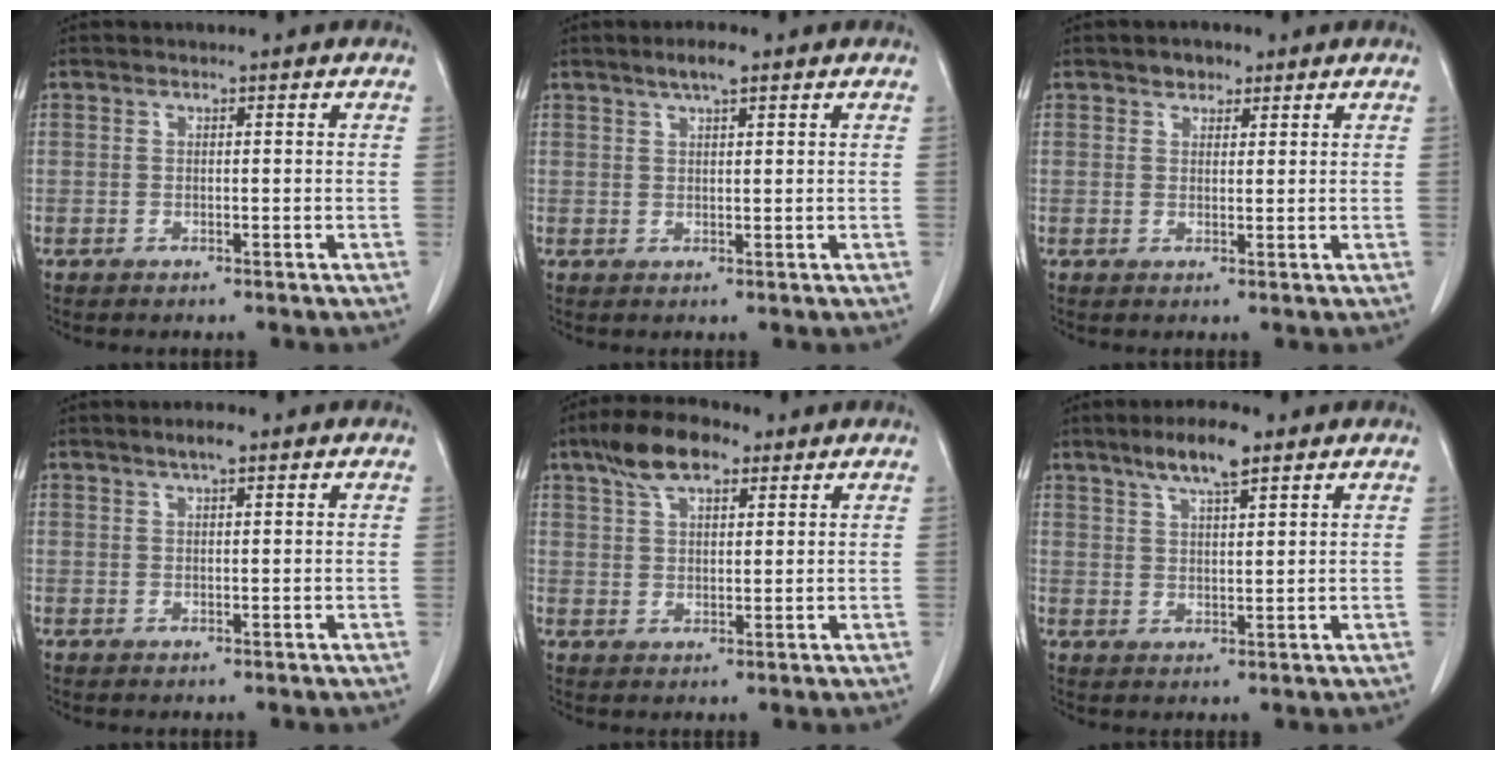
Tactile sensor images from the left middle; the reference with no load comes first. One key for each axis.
{"total": 3.0, "fx": 2.1, "fy": 0.5, "fz": 2.2, "tx": -0.044, "ty": 0.005, "tz": 0.036}
{"total": 2.2, "fx": 1.5, "fy": 1.4, "fz": 0.8, "tx": -0.012, "ty": 0.002, "tz": 0.021}
{"total": 2.2, "fx": 1.5, "fy": 0.3, "fz": 1.5, "tx": -0.032, "ty": 0.004, "tz": 0.024}
{"total": 8.1, "fx": 5.1, "fy": 3.2, "fz": 5.3, "tx": -0.104, "ty": 0.021, "tz": 0.091}
{"total": 6.6, "fx": 4.5, "fy": 1.1, "fz": 4.7, "tx": -0.090, "ty": 0.006, "tz": 0.077}